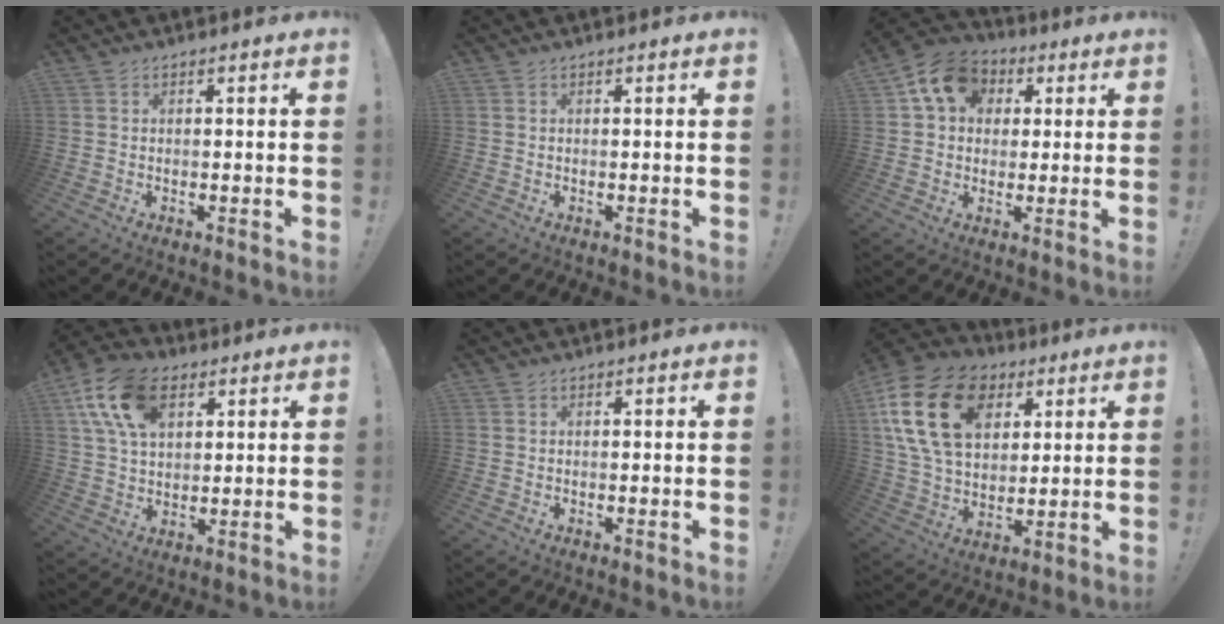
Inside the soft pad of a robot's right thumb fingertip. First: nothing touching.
{"total": 0.0}
{"total": 11.8, "force": [4.1, 9.4, 6.0], "torque": [-0.091, -0.005, 0.081]}
{"total": 15.9, "force": [6.7, 9.9, 10.5], "torque": [-0.190, -0.011, 0.126]}
{"total": 0.0}
{"total": 22.5, "force": [7.9, 15.6, 14.1], "torque": [-0.247, -0.025, 0.151]}